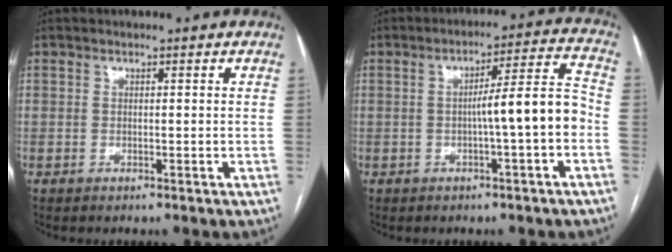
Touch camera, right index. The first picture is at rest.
{"total": 8.4, "force": [-1.9, -0.1, 8.1], "torque": [-0.116, 0.023, -0.028]}